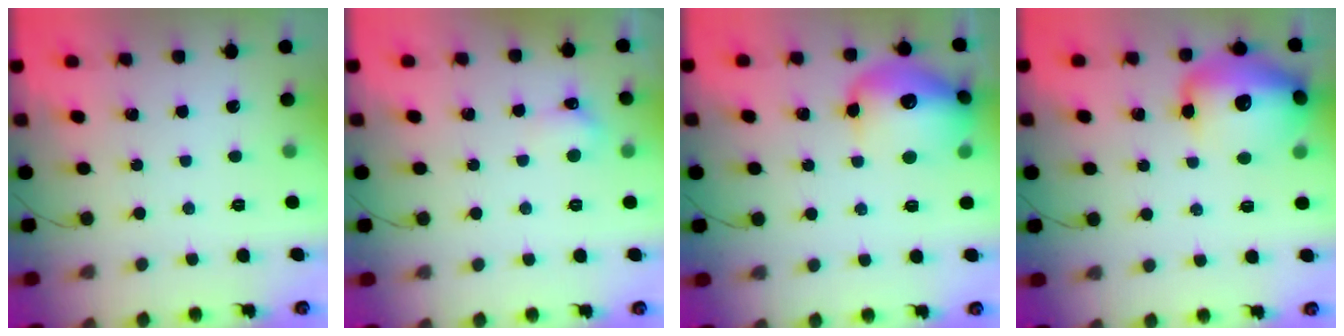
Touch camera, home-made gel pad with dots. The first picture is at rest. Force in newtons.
{"total": 5.4, "press": 5.2, "slide": 1.5}
{"total": 17.4, "press": 17.3, "slide": 2.0}
{"total": 16.7, "press": 16.3, "slide": 3.3}